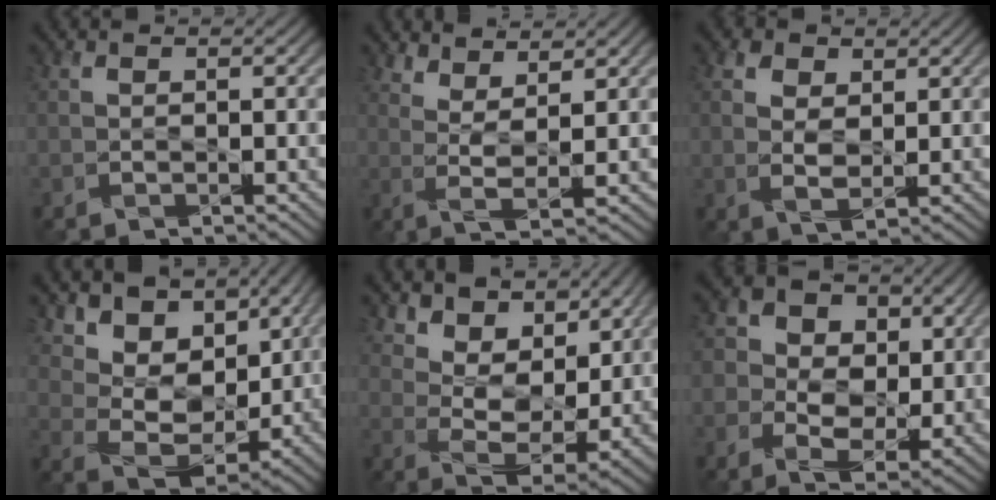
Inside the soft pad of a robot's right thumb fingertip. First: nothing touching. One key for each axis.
{"total": 4.9, "fx": 3.5, "fy": 0.3, "fz": 3.5, "tx": -0.069, "ty": -0.013, "tz": 0.073}
{"total": 3.5, "fx": 1.5, "fy": 2.0, "fz": 2.4, "tx": -0.052, "ty": -0.004, "tz": 0.025}
{"total": 8.5, "fx": 3.8, "fy": 5.8, "fz": 4.9, "tx": -0.100, "ty": -0.011, "tz": 0.058}
{"total": 8.3, "fx": 5.7, "fy": 4.0, "fz": 4.5, "tx": -0.095, "ty": -0.007, "tz": 0.090}
{"total": 7.4, "fx": 0.2, "fy": 6.0, "fz": 4.3, "tx": -0.087, "ty": -0.004, "tz": -0.006}